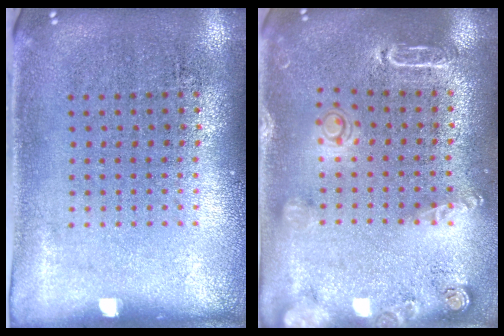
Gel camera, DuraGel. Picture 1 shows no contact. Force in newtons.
{"total": 1.8, "press": 1.8, "slide": 0.3}